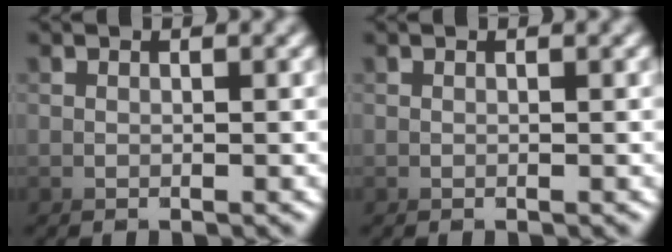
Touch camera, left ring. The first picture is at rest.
{"total": 0.0}